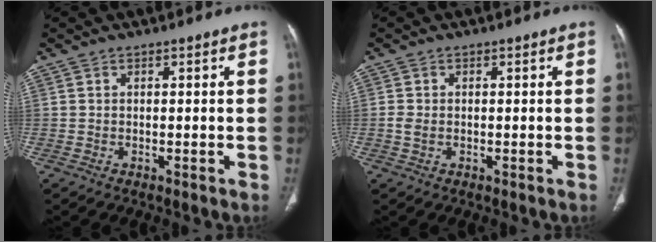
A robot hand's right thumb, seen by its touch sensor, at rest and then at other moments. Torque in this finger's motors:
{"motor_torque": [-0.18, -0.44, 0.41, -0.12, 0.08]}